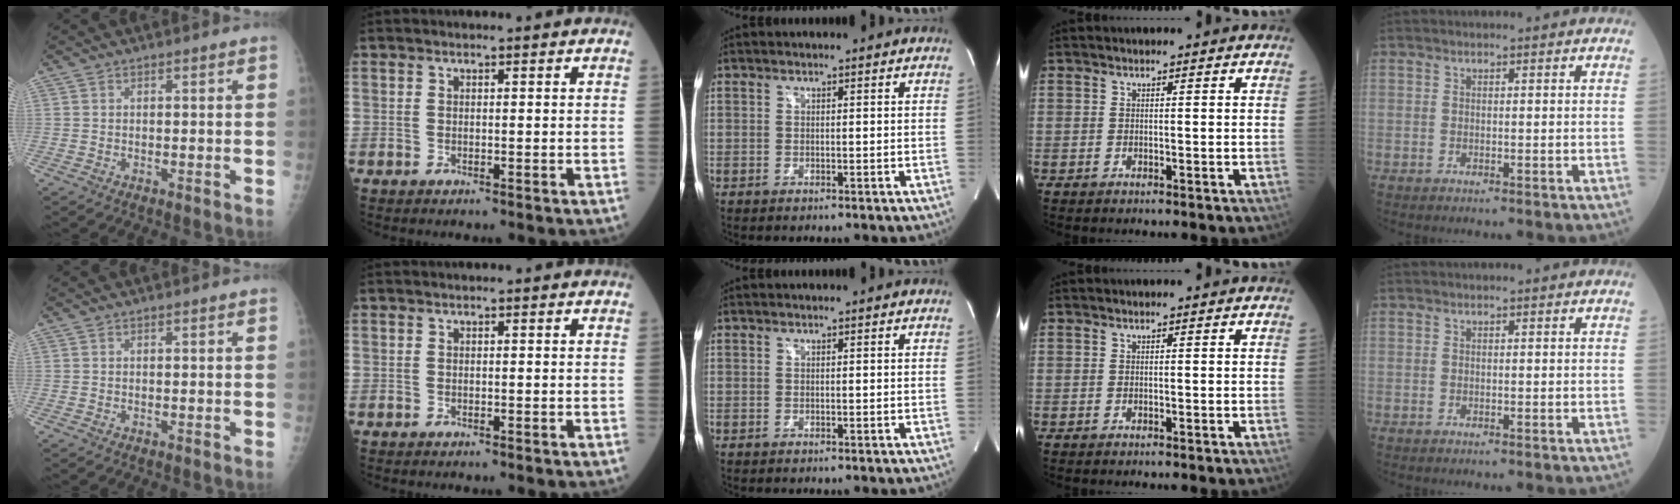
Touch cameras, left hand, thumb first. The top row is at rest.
{}